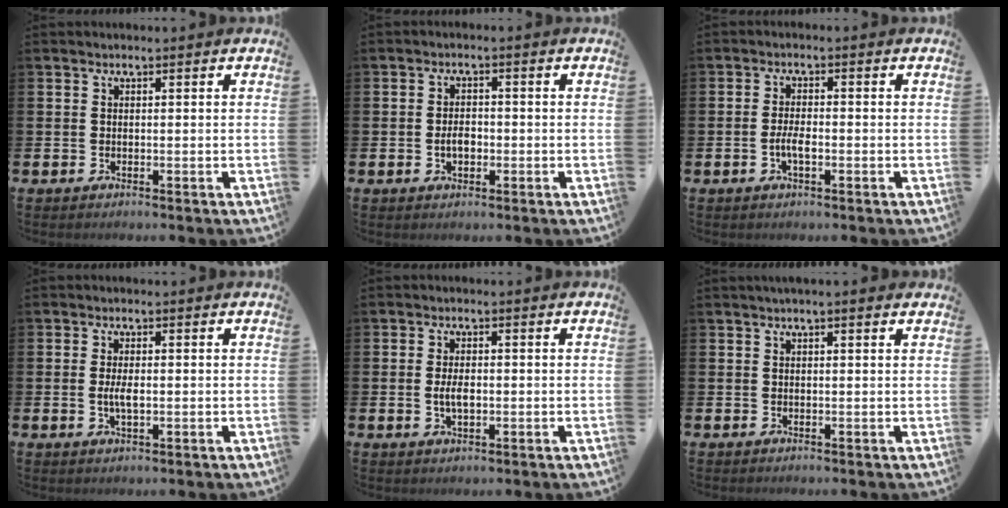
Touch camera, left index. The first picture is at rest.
{"total": 2.6, "force": [-0.5, 1.7, 2.0], "torque": [-0.028, 0.000, -0.012]}
{"total": 2.5, "force": [-0.7, 1.0, 2.2], "torque": [-0.040, 0.004, -0.015]}
{"total": 2.6, "force": [-0.1, 1.1, 2.4], "torque": [-0.045, 0.001, -0.003]}
{"total": 2.9, "force": [-0.1, 1.5, 2.5], "torque": [-0.040, 0.001, -0.006]}
{"total": 1.2, "force": [1.0, 0.0, 0.6], "torque": [-0.012, 0.003, 0.017]}